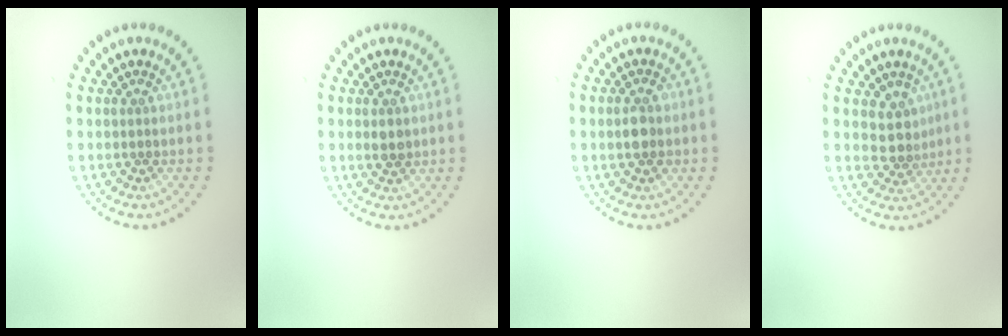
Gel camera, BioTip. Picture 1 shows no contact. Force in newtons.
{"total": 1.4, "press": 1.4, "slide": 0.1}
{"total": 2.3, "press": 2.3, "slide": 0.3}
{"total": 2.8, "press": 2.2, "slide": 1.6}